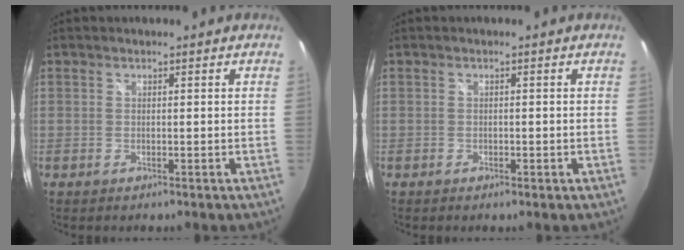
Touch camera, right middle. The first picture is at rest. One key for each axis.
{"total": 0.5, "fx": 0.0, "fy": 0.4, "fz": 0.3, "tx": -0.003, "ty": 0.000, "tz": -0.001}